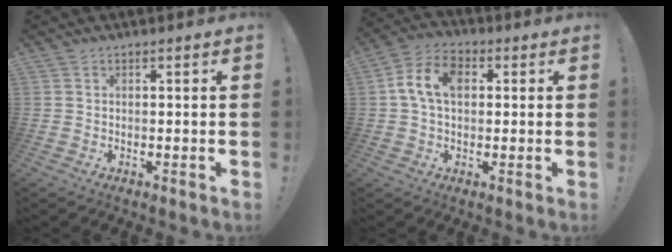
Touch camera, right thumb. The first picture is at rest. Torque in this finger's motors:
{"motor_torque": [0.28, 0.28, 0.10, 0.05, 0.01]}